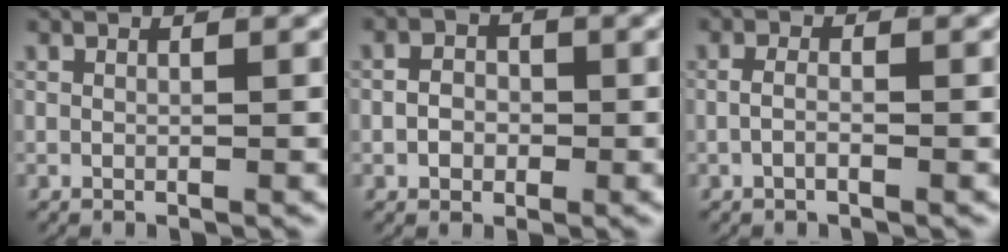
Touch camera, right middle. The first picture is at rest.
{"total": 2.0, "force": [-0.6, 1.6, 1.0], "torque": [-0.002, -0.002, -0.013]}
{"total": 1.2, "force": [-0.6, 0.2, 1.1], "torque": [-0.020, -0.003, -0.010]}